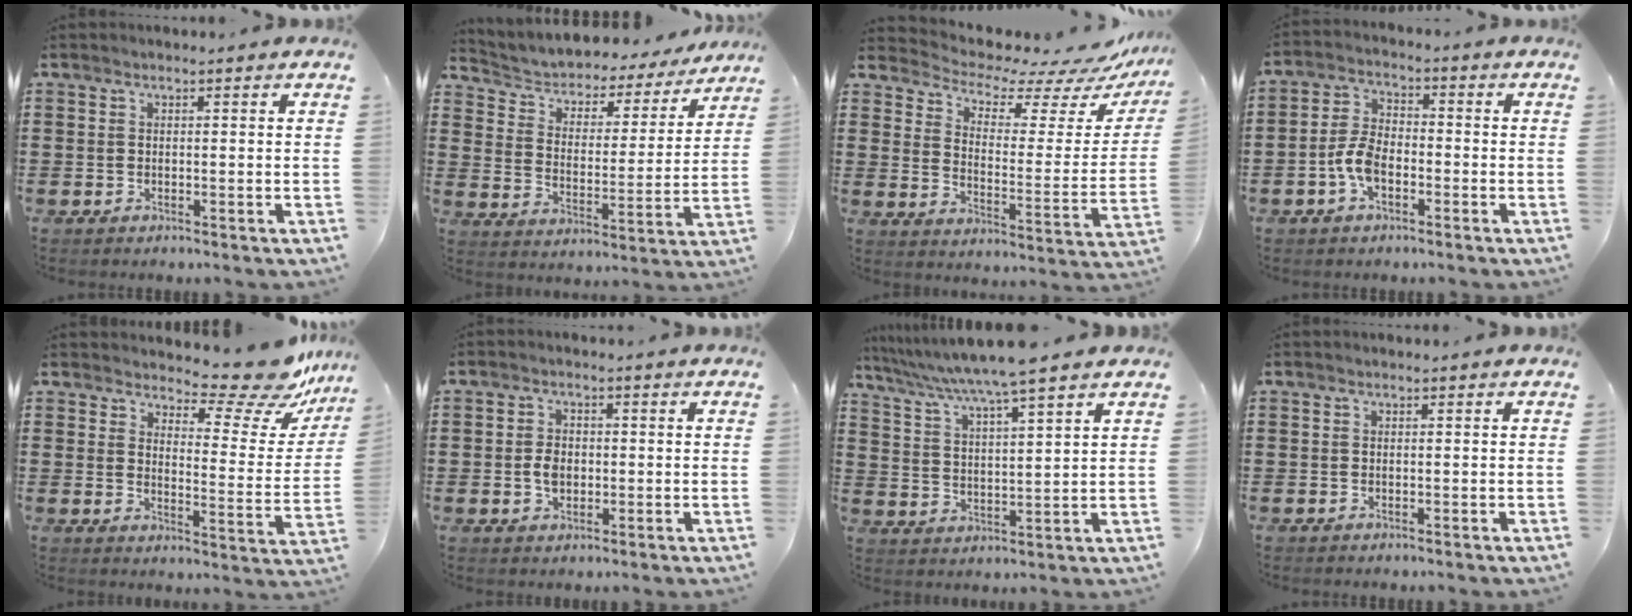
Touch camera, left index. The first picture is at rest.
{"total": 3.0, "force": [2.7, 1.3, 0.2], "torque": [-0.025, -0.023, 0.035]}
{"total": 5.6, "force": [5.1, 1.3, 1.8], "torque": [-0.050, -0.048, 0.079]}
{"total": 5.6, "force": [-2.1, 3.0, 4.3], "torque": [-0.107, 0.000, -0.048]}
{"total": 10.0, "force": [8.7, 2.5, 4.3], "torque": [-0.064, -0.065, 0.147]}
{"total": 3.3, "force": [-0.1, 2.2, 2.4], "torque": [-0.048, 0.006, -0.003]}
{"total": 6.9, "force": [6.0, -1.1, 3.3], "torque": [-0.085, -0.033, 0.100]}
{"total": 0.0}